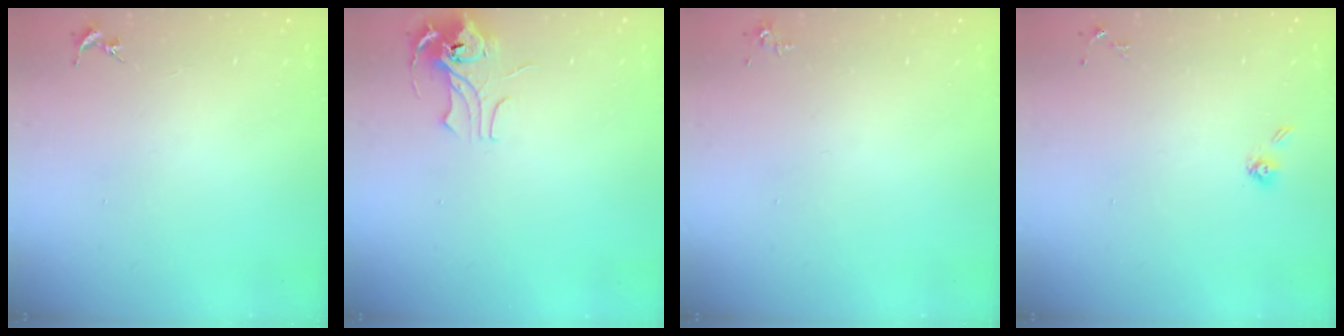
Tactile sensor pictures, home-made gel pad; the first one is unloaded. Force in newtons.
{"total": 8.5, "press": 8.4, "slide": 0.6}
{"total": 3.6, "press": 3.6, "slide": 0.5}
{"total": 4.2, "press": 3.8, "slide": 1.7}